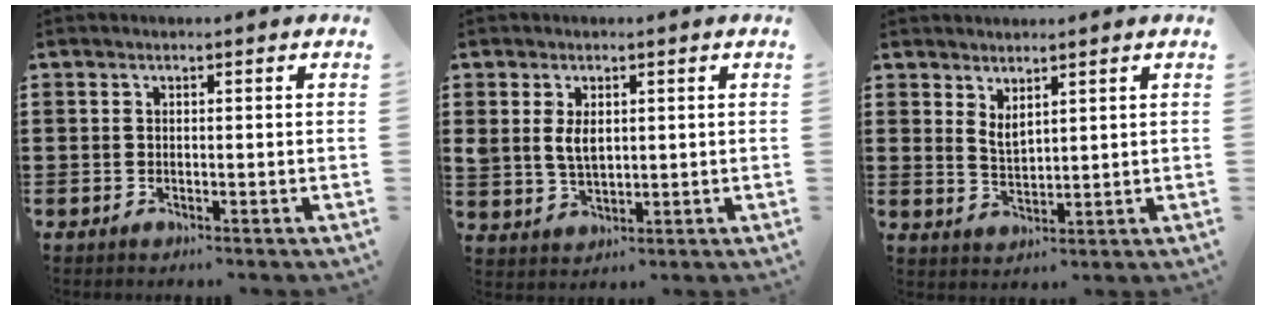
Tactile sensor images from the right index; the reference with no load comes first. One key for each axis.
{"total": 3.8, "fx": 1.0, "fy": 2.4, "fz": 2.8, "tx": -0.062, "ty": 0.007, "tz": 0.019}
{"total": 2.5, "fx": 2.1, "fy": 0.9, "fz": 1.2, "tx": -0.027, "ty": 0.004, "tz": 0.039}